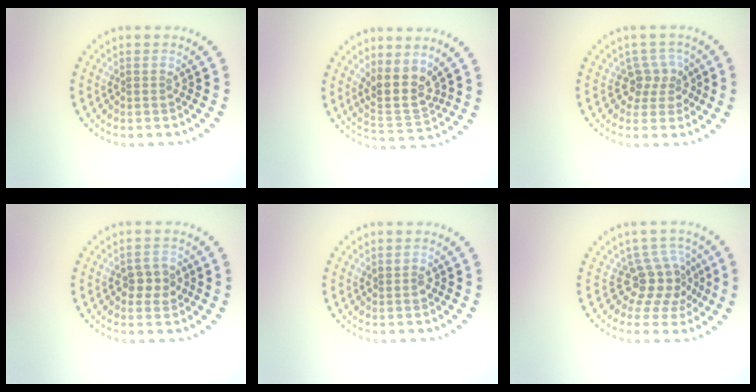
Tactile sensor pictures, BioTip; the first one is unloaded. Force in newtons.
{"total": 3.5, "press": 2.9, "slide": 2.1}
{"total": 2.7, "press": 1.9, "slide": 1.8}
{"total": 2.4, "press": 2.3, "slide": 0.4}
{"total": 0.9, "press": 0.9, "slide": 0.3}
{"total": 3.8, "press": 2.7, "slide": 2.6}